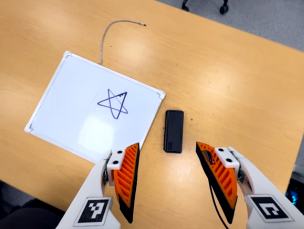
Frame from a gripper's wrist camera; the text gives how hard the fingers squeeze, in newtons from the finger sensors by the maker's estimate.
{"total": 0.0}